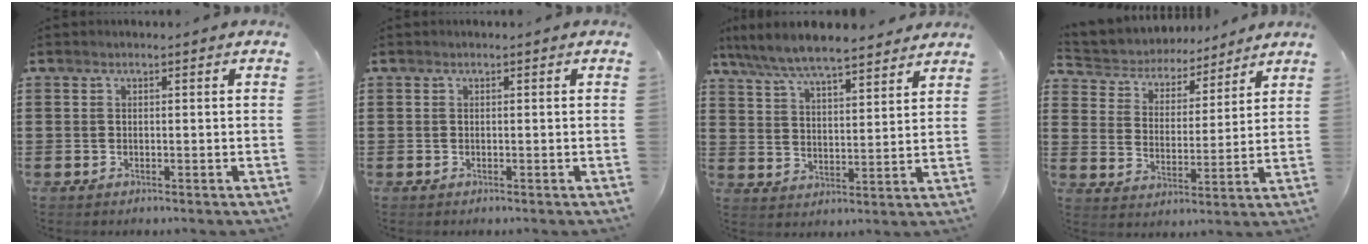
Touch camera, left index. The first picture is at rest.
{"total": 0.0}
{"total": 7.1, "force": [6.6, 0.6, 2.5], "torque": [-0.074, -0.028, 0.118]}
{"total": 4.9, "force": [4.8, 1.2, 0.1], "torque": [-0.033, -0.031, 0.080]}